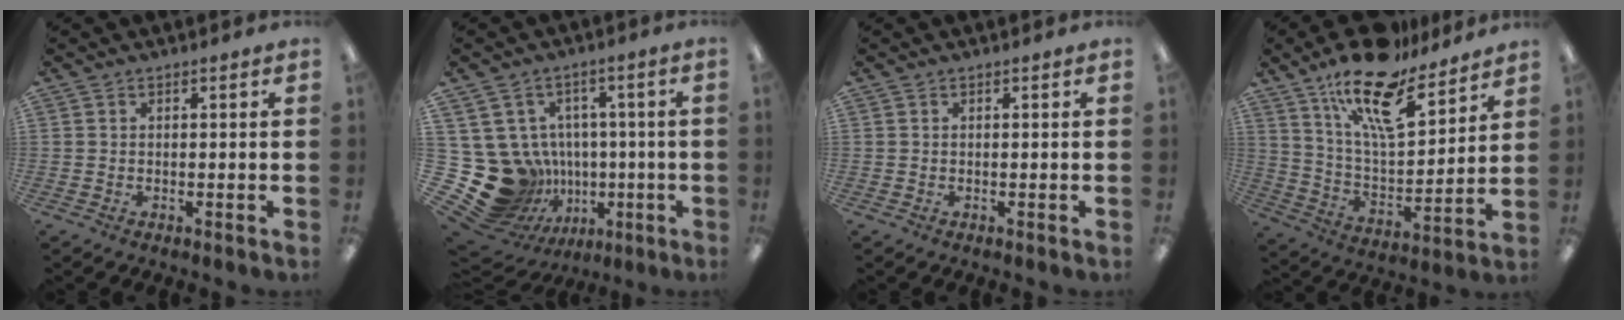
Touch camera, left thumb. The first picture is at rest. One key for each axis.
{"total": 18.4, "fx": -2.3, "fy": 16.7, "fz": 7.5, "tx": -0.164, "ty": -0.012, "tz": 0.011}
{"total": 0.0}
{"total": 19.8, "fx": 14.0, "fy": 7.0, "fz": 12.0, "tx": -0.206, "ty": -0.084, "tz": 0.242}